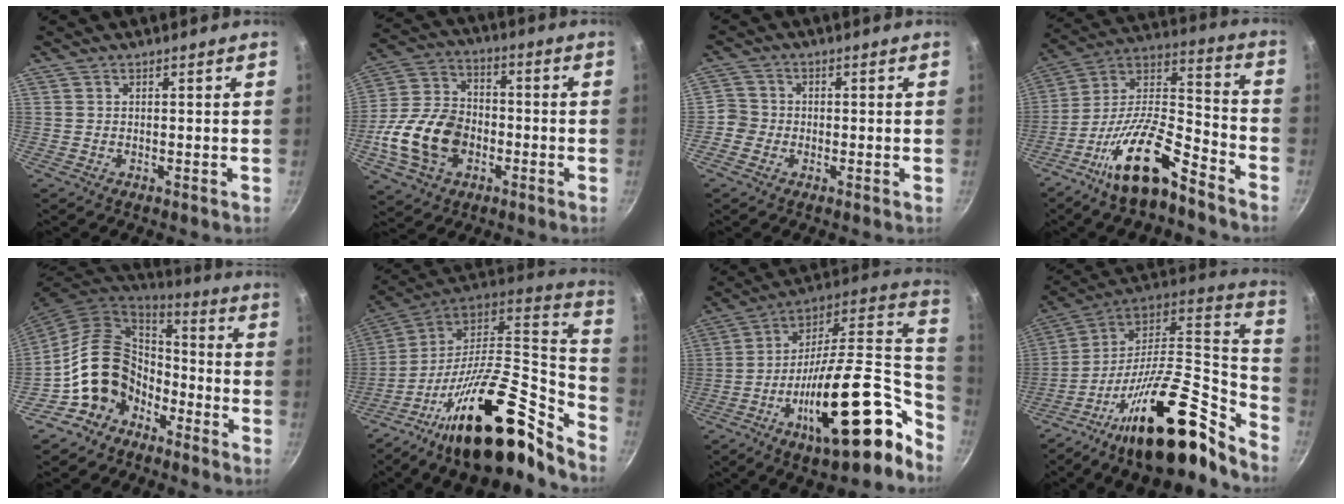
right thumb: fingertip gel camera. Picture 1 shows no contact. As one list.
[{"total": 16.9, "force": [-4.6, 12.1, 10.9], "torque": [-0.194, 0.030, -0.089]}, {"total": 3.7, "force": [-1.3, 3.4, 0.7], "torque": [0.009, 0.013, -0.035]}, {"total": 18.9, "force": [-11.8, 6.4, 13.4], "torque": [-0.221, 0.086, -0.225]}, {"total": 16.3, "force": [-7.0, 12.5, 7.9], "torque": [-0.099, 0.072, -0.134]}, {"total": 29.7, "force": [-18.1, 10.8, 20.9], "torque": [-0.246, 0.094, -0.317]}, {"total": 27.5, "force": [-11.4, 10.3, 22.9], "torque": [-0.301, 0.065, -0.192]}, {"total": 29.0, "force": [-18.4, 9.9, 20.2], "torque": [-0.235, 0.095, -0.322]}]